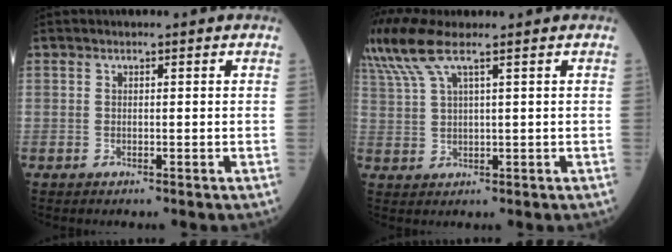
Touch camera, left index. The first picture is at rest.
{"total": 6.6, "force": [4.7, 0.1, 4.6], "torque": [-0.117, 0.022, 0.103]}